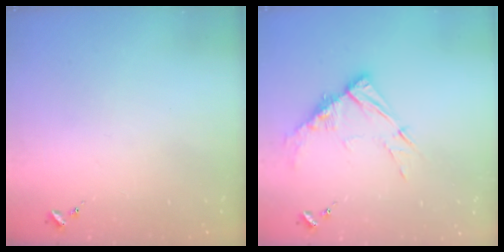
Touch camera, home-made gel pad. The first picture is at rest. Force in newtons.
{"total": 11.3, "press": 11.2, "slide": 1.1}